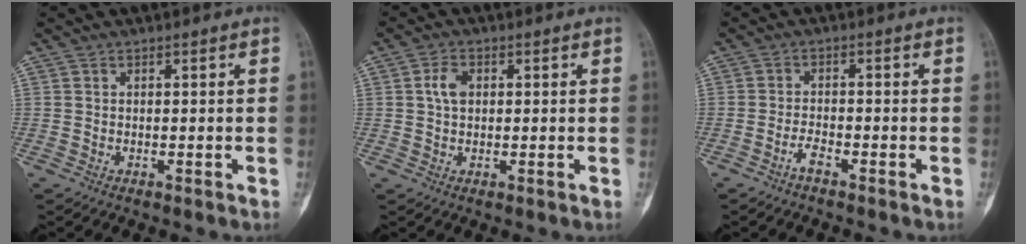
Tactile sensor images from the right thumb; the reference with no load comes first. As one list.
[{"total": 3.4, "force": [0.7, 2.3, 2.5], "torque": [-0.047, 0.004, 0.011]}, {"total": 2.2, "force": [-1.7, 0.6, 1.3], "torque": [-0.029, 0.010, -0.035]}]